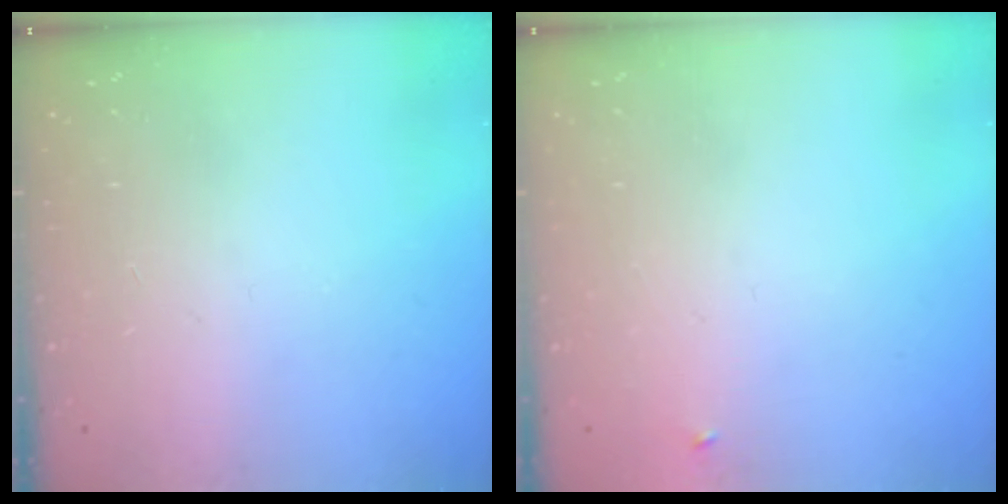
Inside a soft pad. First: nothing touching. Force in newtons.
{"total": 2.3, "press": 2.3, "slide": 0.2}